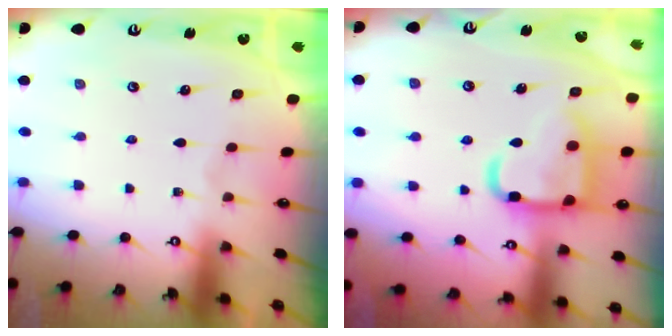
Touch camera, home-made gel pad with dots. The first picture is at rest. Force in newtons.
{"total": 17.5, "press": 17.4, "slide": 1.6}